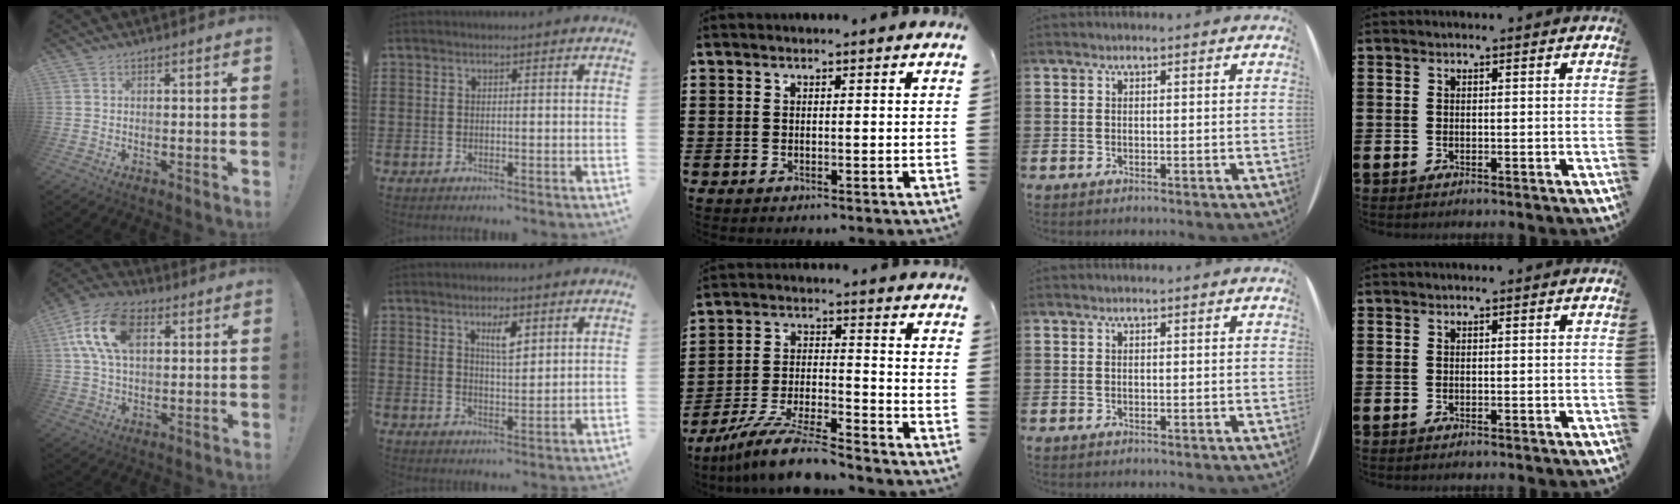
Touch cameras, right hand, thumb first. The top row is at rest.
{"thumb": {"total": 16.1, "force": [5.1, 9.7, 11.8], "torque": [-0.222, 0.005, 0.095]}, "index": {"total": 4.0, "force": [2.2, 1.2, 3.1], "torque": [-0.051, -0.001, 0.033]}, "middle": {"total": 9.9, "force": [-8.7, 0.7, 4.6], "torque": [-0.092, 0.012, -0.171]}}